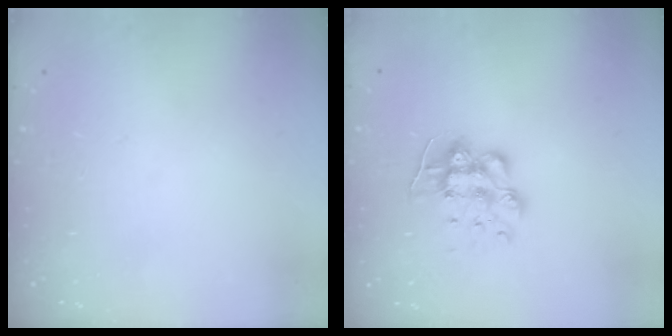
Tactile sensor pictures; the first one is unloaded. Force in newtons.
{"total": 9.9, "press": 9.8, "slide": 0.8}